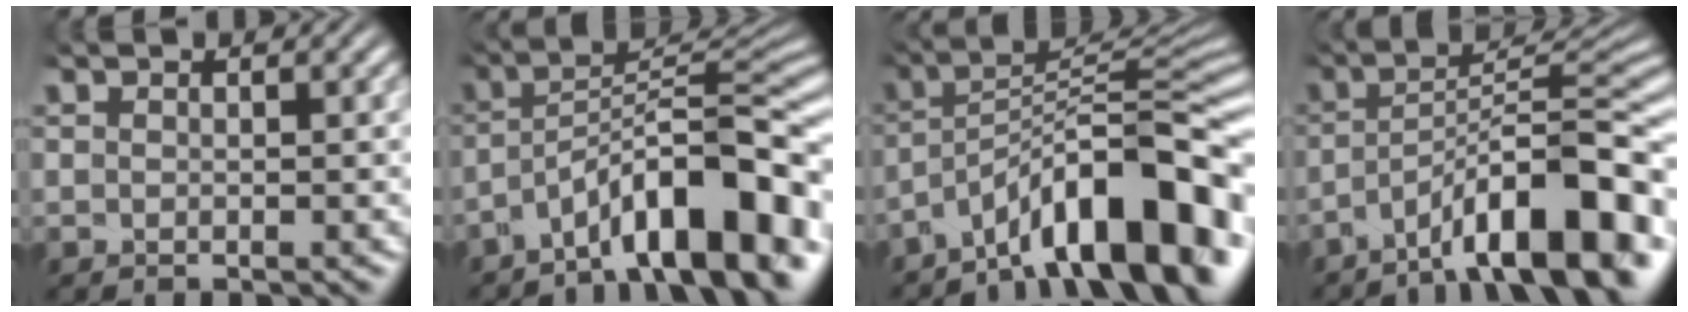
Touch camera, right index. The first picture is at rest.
{"total": 8.1, "force": [-3.3, 2.4, 7.0], "torque": [-0.085, 0.020, -0.067]}
{"total": 10.2, "force": [-4.2, 3.9, 8.4], "torque": [-0.111, 0.014, -0.079]}
{"total": 8.6, "force": [-3.9, 1.9, 7.5], "torque": [-0.090, 0.023, -0.074]}